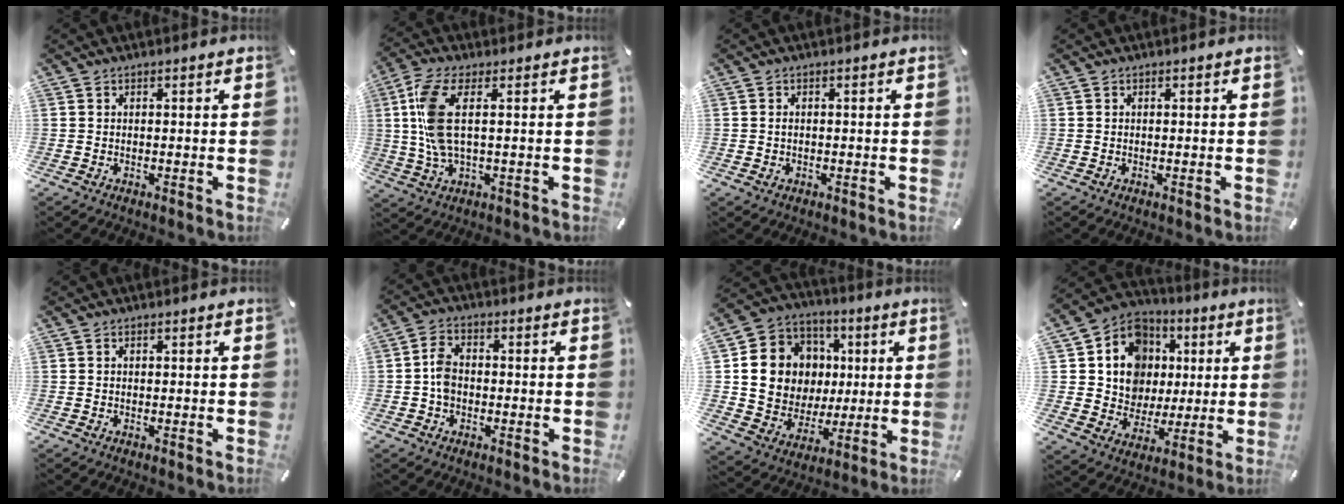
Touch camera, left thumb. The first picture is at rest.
{"total": 9.9, "force": [1.5, 3.5, 9.2], "torque": [-0.206, -0.016, 0.025]}
{"total": 1.0, "force": [-0.2, 0.7, 0.8], "torque": [-0.016, 0.001, -0.004]}
{"total": 0.0}
{"total": 0.0}
{"total": 4.8, "force": [-0.7, 3.5, 3.2], "torque": [-0.064, 0.007, -0.012]}
{"total": 15.1, "force": [2.3, 14.0, 5.2], "torque": [-0.099, -0.003, 0.057]}
{"total": 13.6, "force": [2.1, 12.6, 4.5], "torque": [-0.074, -0.010, 0.050]}